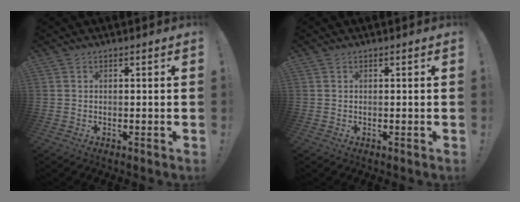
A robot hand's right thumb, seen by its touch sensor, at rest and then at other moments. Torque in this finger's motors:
{"motor_torque": [-0.08, -0.06, -0.07, 0.09, 0.03]}